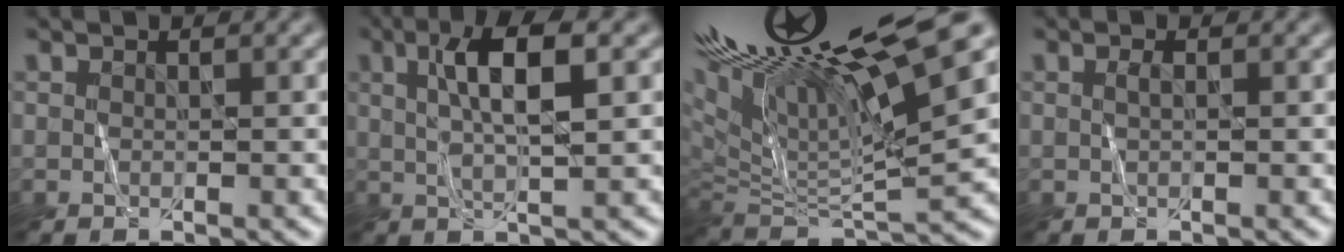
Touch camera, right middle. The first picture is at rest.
{"total": 5.5, "force": [1.4, 1.4, 5.1], "torque": [-0.093, 0.010, 0.025]}
{"total": 18.0, "force": [7.7, 6.0, 15.2], "torque": [-0.260, 0.026, 0.151]}
{"total": 0.6, "force": [0.1, 0.3, 0.5], "torque": [-0.010, 0.006, 0.000]}